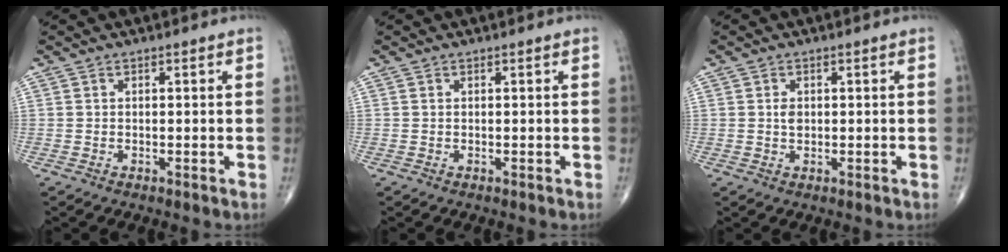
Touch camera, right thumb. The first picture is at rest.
{"total": 0.0}
{"total": 1.7, "force": [0.2, 1.2, 1.2], "torque": [-0.016, 0.000, 0.004]}